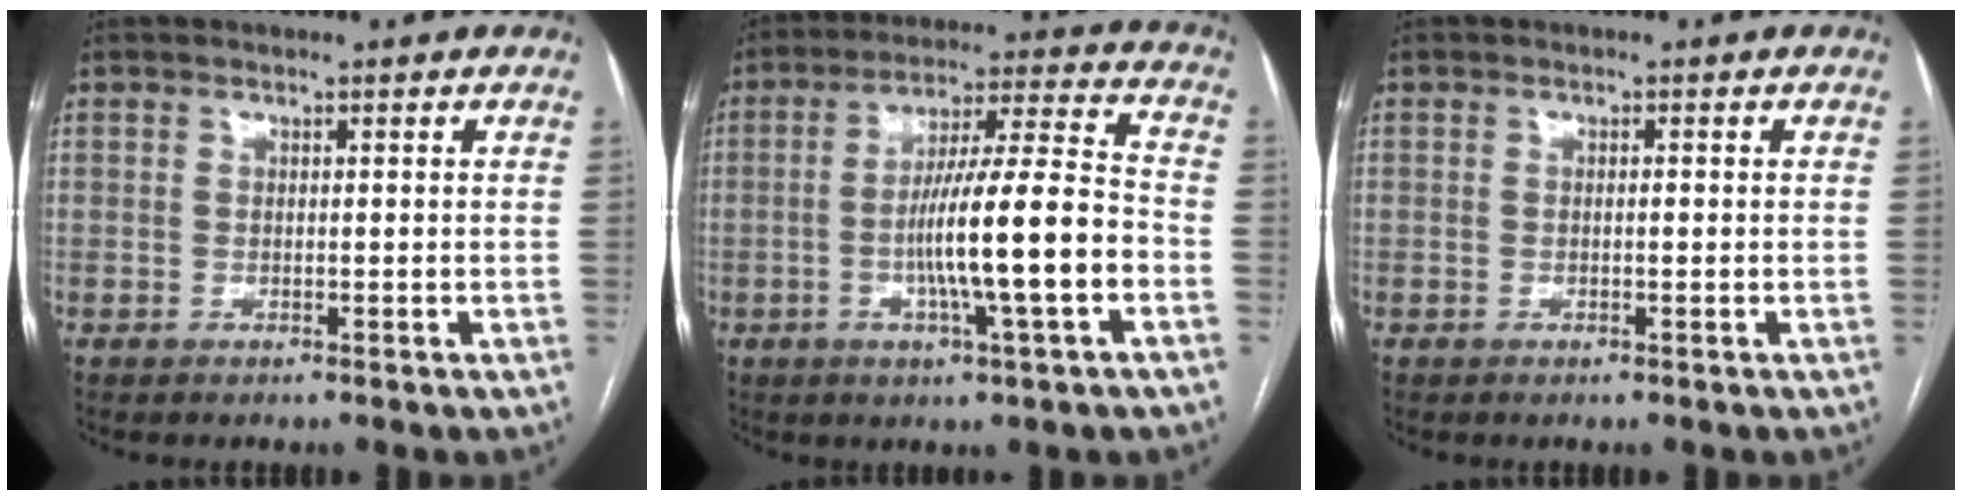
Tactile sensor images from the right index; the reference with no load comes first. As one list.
[{"total": 14.9, "force": [-3.6, 0.3, 14.4], "torque": [-0.245, 0.005, -0.062]}, {"total": 0.7, "force": [-0.1, 0.2, 0.7], "torque": [-0.010, 0.000, 0.000]}]